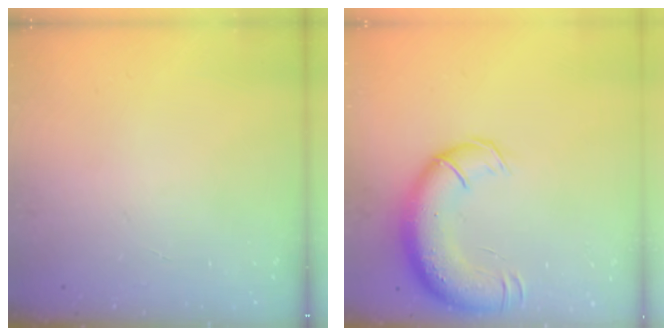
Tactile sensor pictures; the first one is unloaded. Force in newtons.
{"total": 16.1, "press": 15.6, "slide": 3.8}